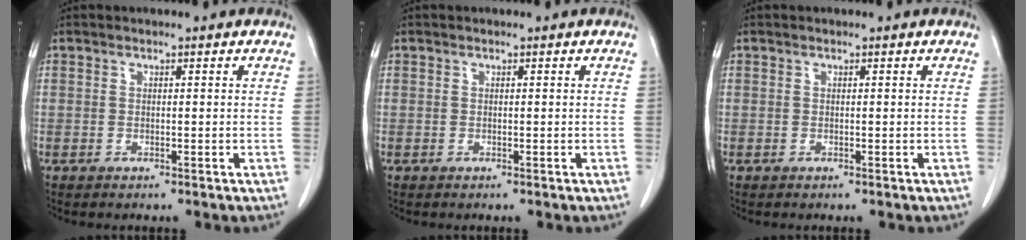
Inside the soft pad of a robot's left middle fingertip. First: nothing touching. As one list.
[{"total": 0.0}, {"total": 0.0}]